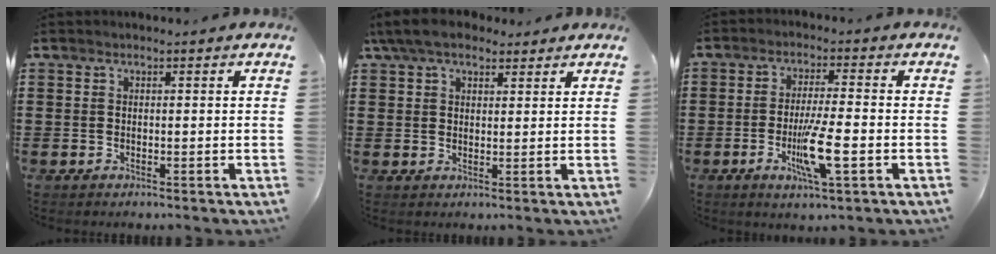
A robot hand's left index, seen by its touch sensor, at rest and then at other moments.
{"total": 5.9, "force": [4.5, 2.3, 3.0], "torque": [-0.073, 0.003, 0.083]}
{"total": 7.7, "force": [-2.4, 1.0, 7.2], "torque": [-0.136, -0.010, -0.044]}